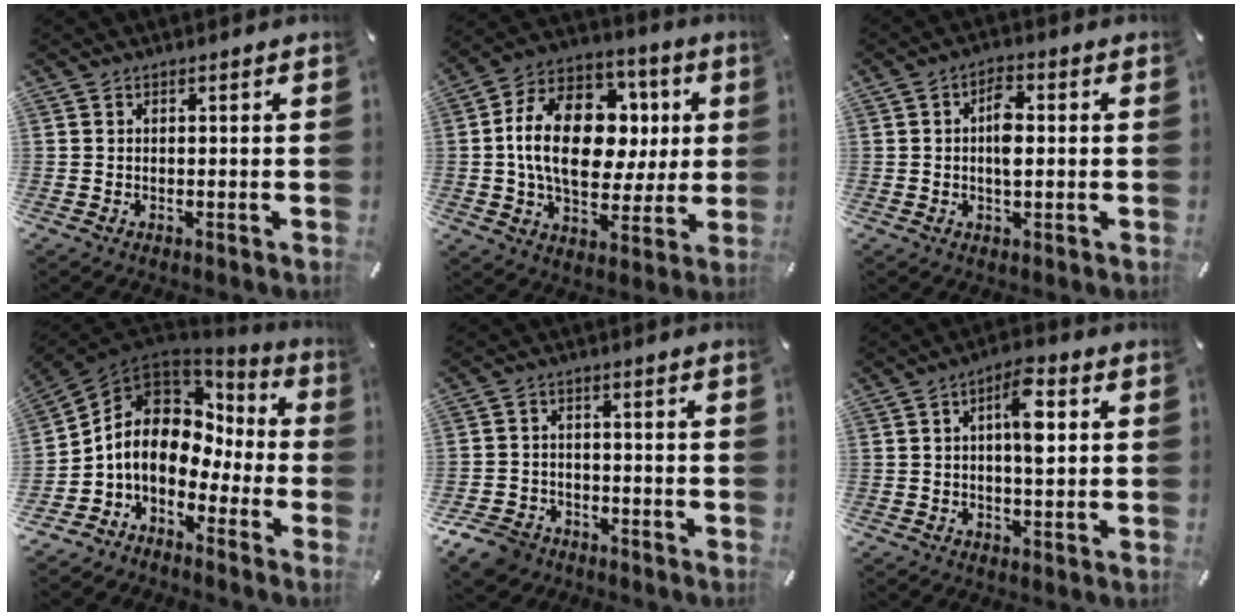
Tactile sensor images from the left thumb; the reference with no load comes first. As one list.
[{"total": 20.8, "force": [1.7, 14.7, 14.6], "torque": [-0.265, 0.007, 0.028]}, {"total": 5.4, "force": [0.3, 2.6, 4.7], "torque": [-0.085, -0.001, -0.001]}, {"total": 9.8, "force": [0.2, 8.0, 5.7], "torque": [-0.126, -0.016, -0.005]}, {"total": 6.8, "force": [-5.0, 4.3, 1.7], "torque": [-0.042, 0.028, -0.097]}, {"total": 8.3, "force": [1.6, 3.2, 7.5], "torque": [-0.114, 0.000, 0.020]}]